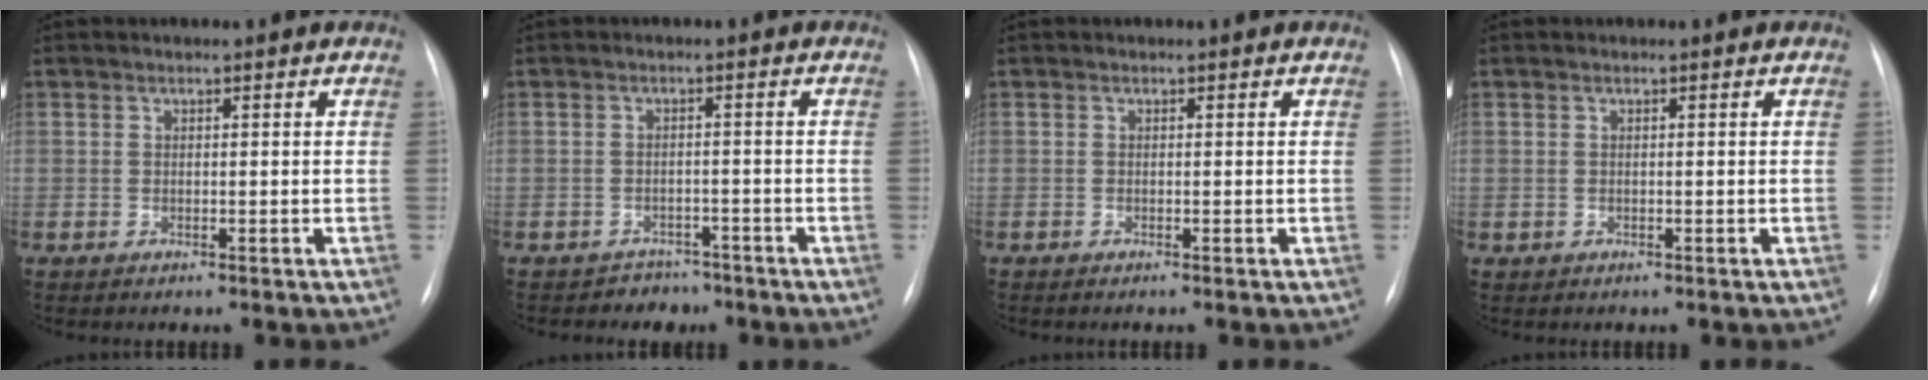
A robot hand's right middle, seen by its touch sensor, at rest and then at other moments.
{"total": 3.4, "force": [-2.6, 2.1, -0.6], "torque": [0.010, 0.012, -0.037]}
{"total": 0.0}
{"total": 0.5, "force": [-0.1, 0.5, 0.1], "torque": [0.001, 0.003, -0.001]}